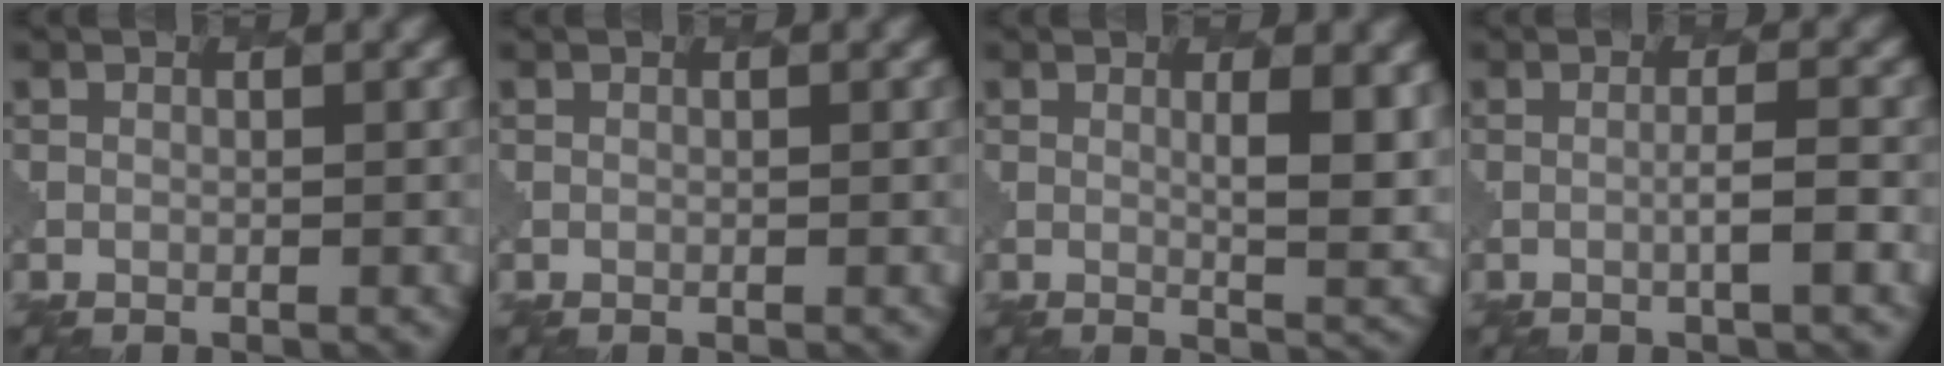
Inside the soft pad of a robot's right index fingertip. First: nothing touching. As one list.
[{"total": 0.0}, {"total": 5.0, "force": [1.2, 1.2, 4.7], "torque": [-0.066, -0.006, 0.024]}, {"total": 1.8, "force": [-0.2, 0.1, 1.7], "torque": [-0.027, 0.007, -0.012]}]